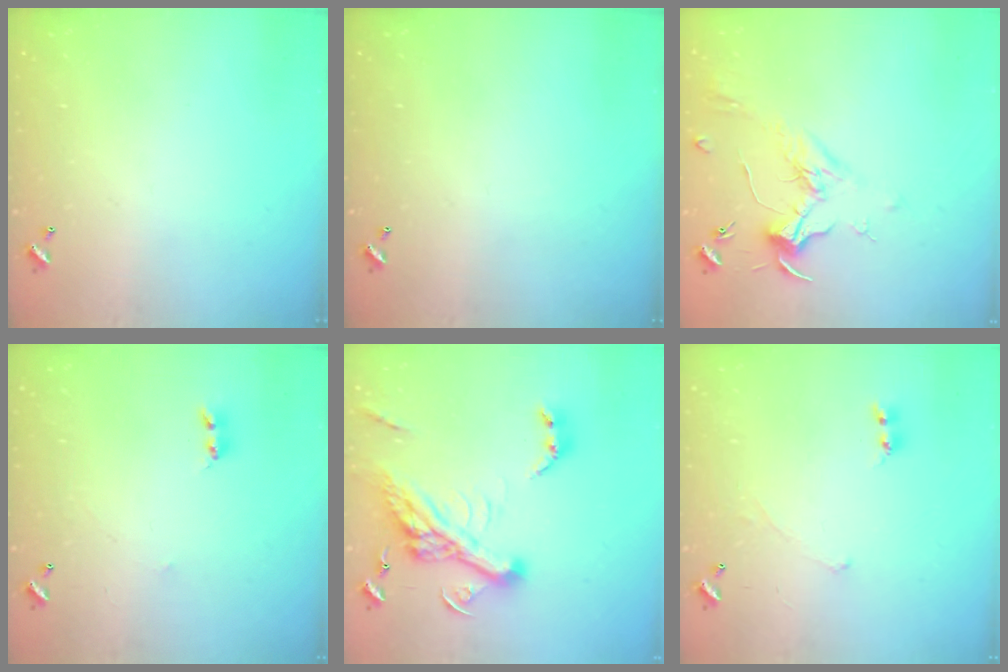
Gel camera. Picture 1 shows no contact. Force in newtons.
{"total": 0.0}
{"total": 1.8, "press": 1.6, "slide": 0.7}
{"total": 1.6, "press": 1.6, "slide": 0.4}
{"total": 15.5, "press": 15.3, "slide": 2.6}
{"total": 0.7, "press": 0.4, "slide": 0.5}